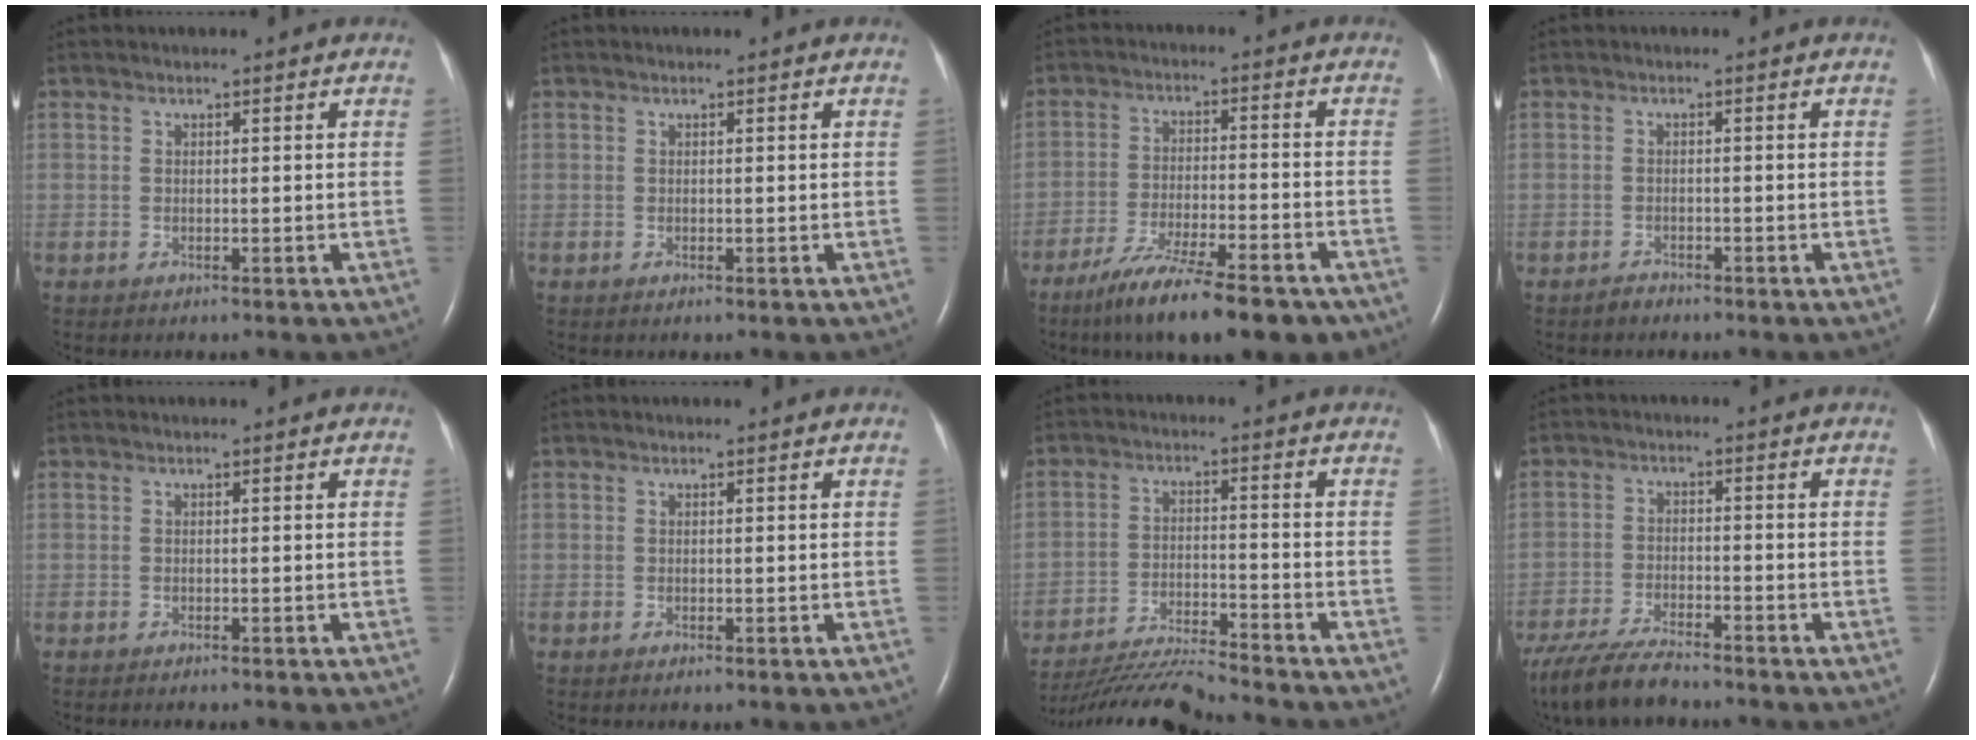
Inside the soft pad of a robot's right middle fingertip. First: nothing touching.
{"total": 0.0}
{"total": 16.3, "force": [-12.5, 3.0, 9.9], "torque": [-0.140, -0.020, -0.196]}
{"total": 1.1, "force": [-1.0, 0.3, 0.1], "torque": [-0.005, 0.000, -0.019]}
{"total": 0.7, "force": [-0.6, 0.0, 0.2], "torque": [-0.009, -0.002, -0.009]}
{"total": 0.0}
{"total": 11.7, "force": [-11.2, -1.4, 2.9], "torque": [-0.050, -0.011, -0.198]}
{"total": 9.3, "force": [-8.0, 1.2, 4.6], "torque": [-0.088, -0.029, -0.142]}